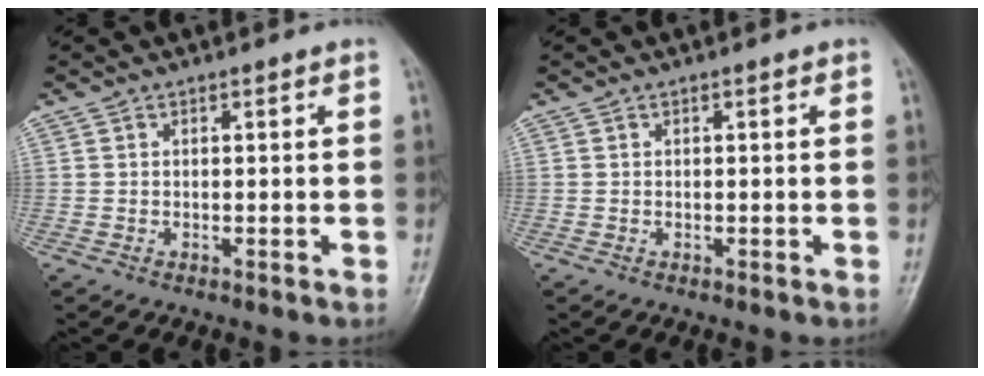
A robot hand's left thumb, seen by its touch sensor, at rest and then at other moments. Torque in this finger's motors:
{"motor_torque": [-0.07, -0.01, -0.12, -0.01, 0.00]}